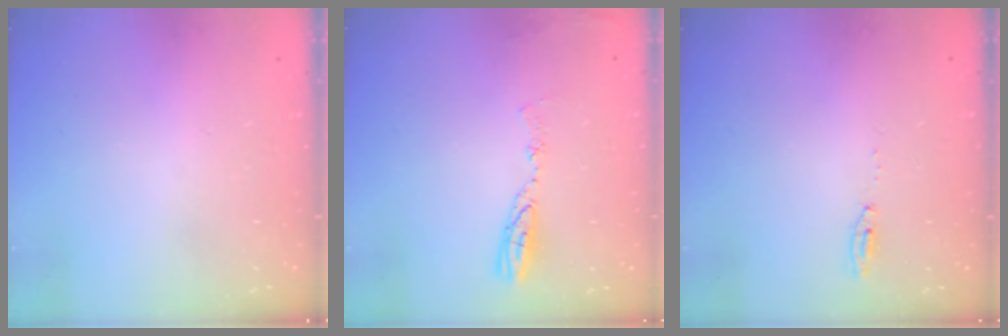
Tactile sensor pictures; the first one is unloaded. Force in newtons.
{"total": 5.9, "press": 5.8, "slide": 0.7}
{"total": 4.1, "press": 4.1, "slide": 0.4}